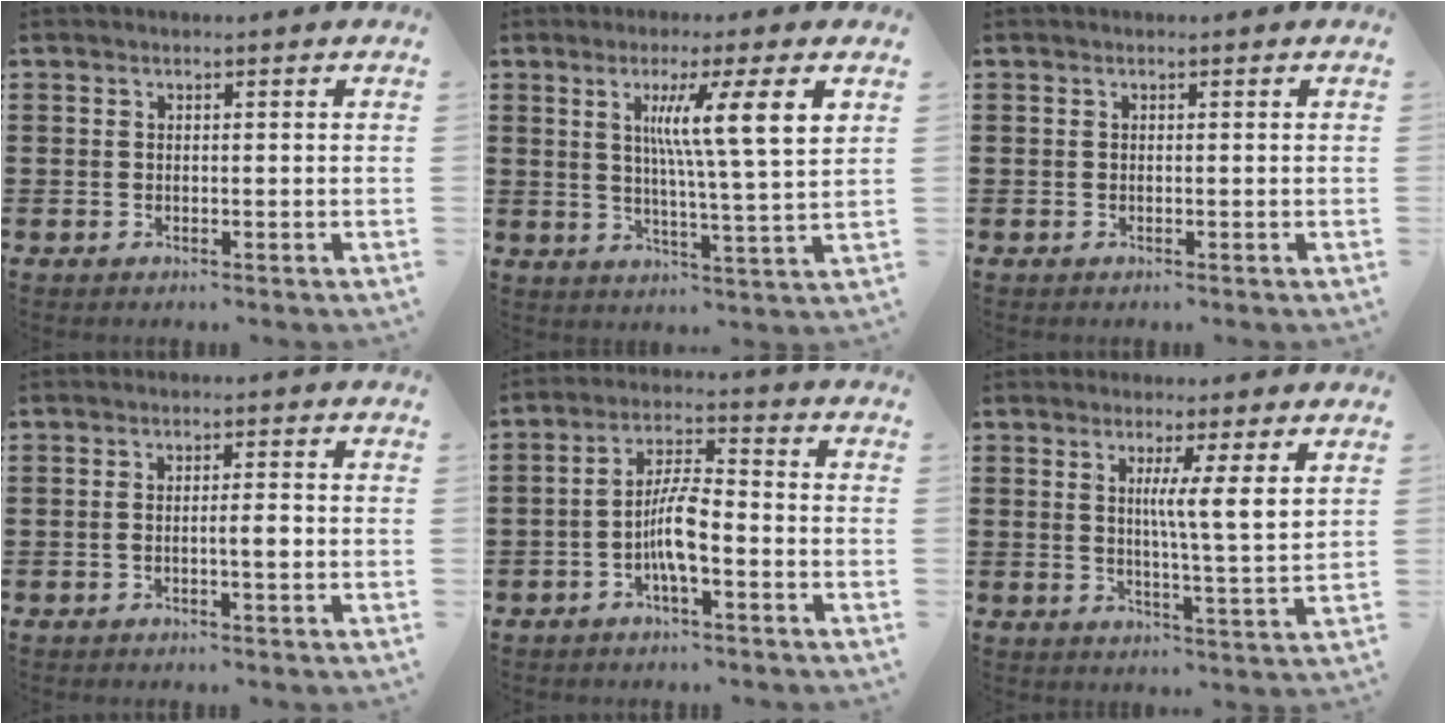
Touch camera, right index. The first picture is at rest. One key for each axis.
{"total": 9.5, "fx": 3.4, "fy": 0.4, "fz": 8.9, "tx": -0.170, "ty": -0.004, "tz": 0.051}
{"total": 0.0}
{"total": 2.6, "fx": -0.6, "fy": 0.4, "fz": 2.5, "tx": -0.046, "ty": 0.001, "tz": -0.013}
{"total": 6.4, "fx": -2.3, "fy": 1.6, "fz": 5.8, "tx": -0.122, "ty": -0.001, "tz": -0.047}
{"total": 5.5, "fx": 2.4, "fy": -0.5, "fz": 5.0, "tx": -0.089, "ty": -0.018, "tz": 0.033}